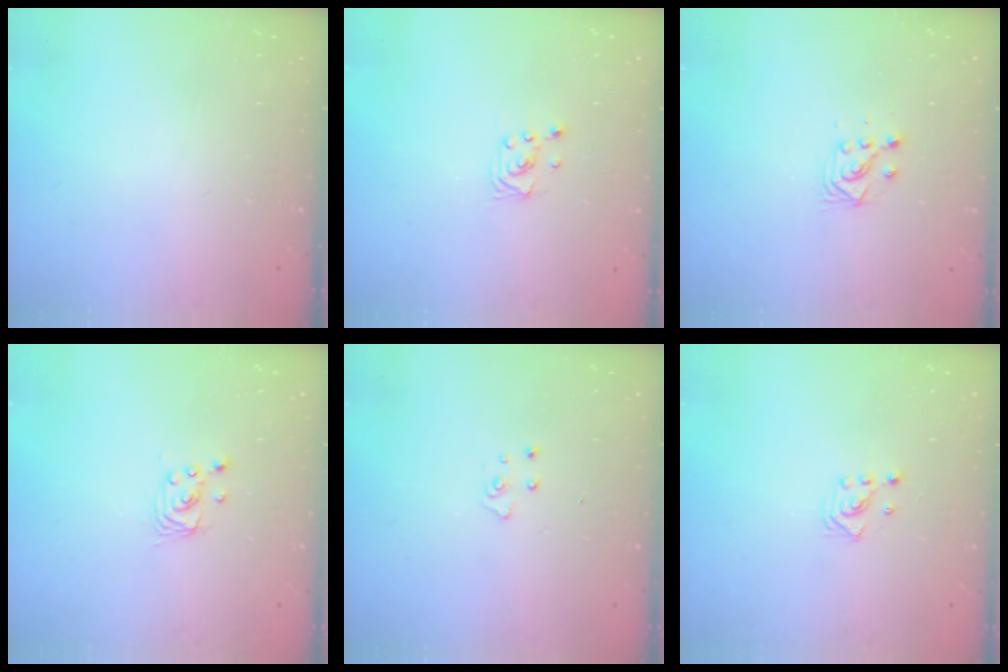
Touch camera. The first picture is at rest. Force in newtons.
{"total": 2.0, "press": 2.0, "slide": 0.1}
{"total": 3.5, "press": 3.4, "slide": 1.1}
{"total": 2.4, "press": 2.4, "slide": 0.2}
{"total": 3.9, "press": 3.9, "slide": 0.3}
{"total": 2.6, "press": 2.6, "slide": 0.3}